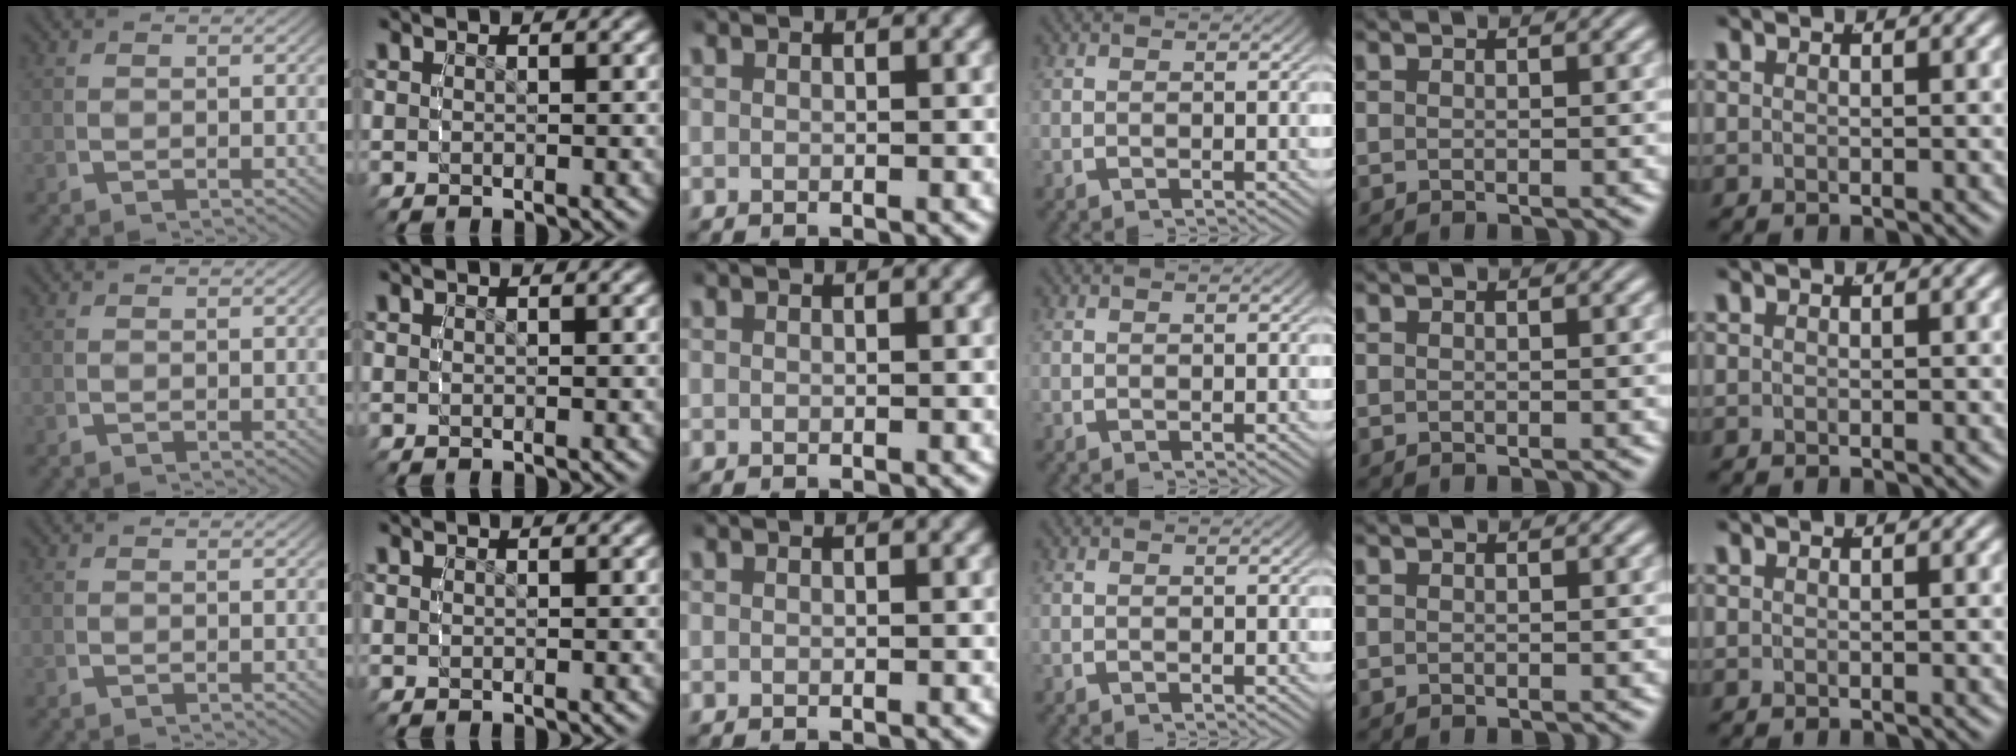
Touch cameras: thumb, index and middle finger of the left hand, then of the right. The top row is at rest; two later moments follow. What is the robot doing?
{"motion": "reach", "object": "jewelry box"}